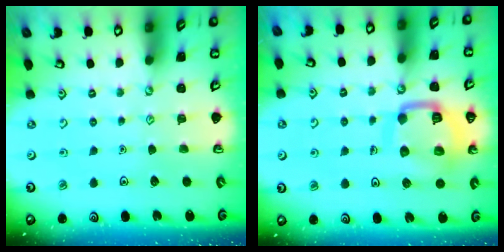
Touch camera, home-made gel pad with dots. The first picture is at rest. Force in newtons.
{"total": 14.0, "press": 13.9, "slide": 1.7}